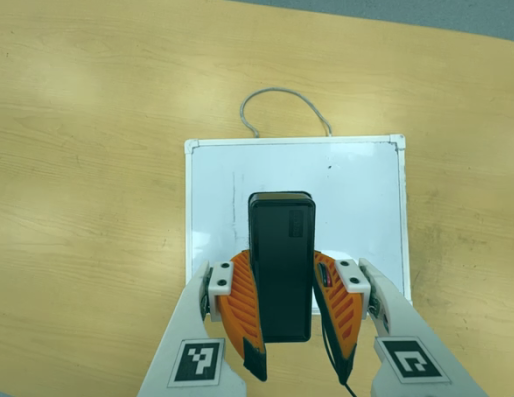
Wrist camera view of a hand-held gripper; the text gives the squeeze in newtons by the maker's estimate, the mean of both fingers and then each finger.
{"total": 7.5, "left": 6.5, "right": 8.5}